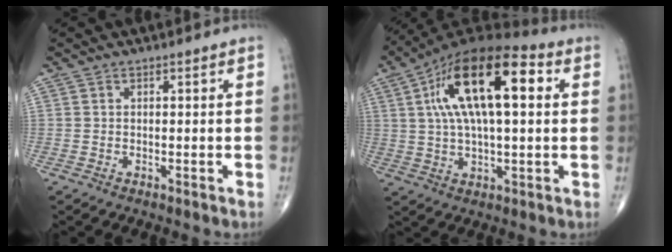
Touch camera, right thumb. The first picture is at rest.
{"total": 20.5, "force": [5.1, 8.4, 17.9], "torque": [-0.309, 0.020, 0.076]}